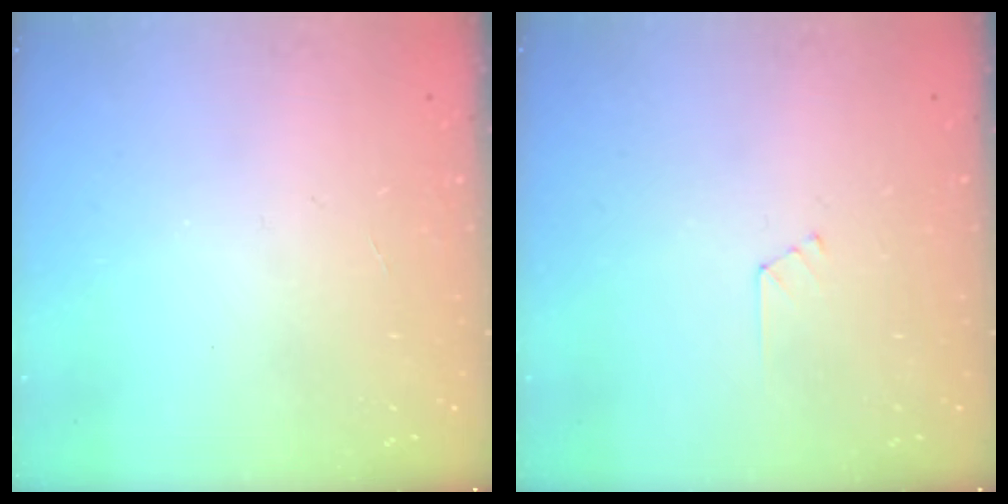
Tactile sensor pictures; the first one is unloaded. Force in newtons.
{"total": 4.9, "press": 4.9, "slide": 0.5}